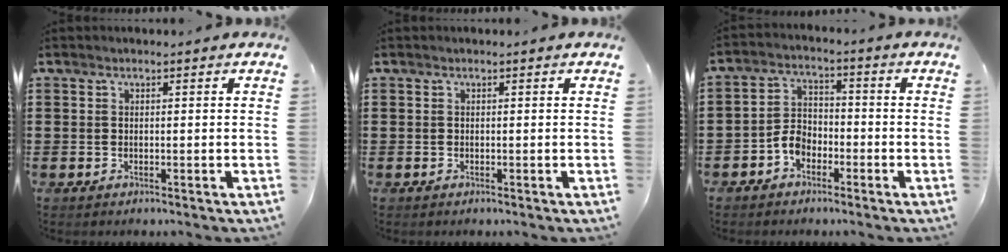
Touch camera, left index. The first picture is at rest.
{"total": 0.0}
{"total": 4.3, "force": [-2.6, 2.8, 2.1], "torque": [-0.056, 0.008, -0.054]}